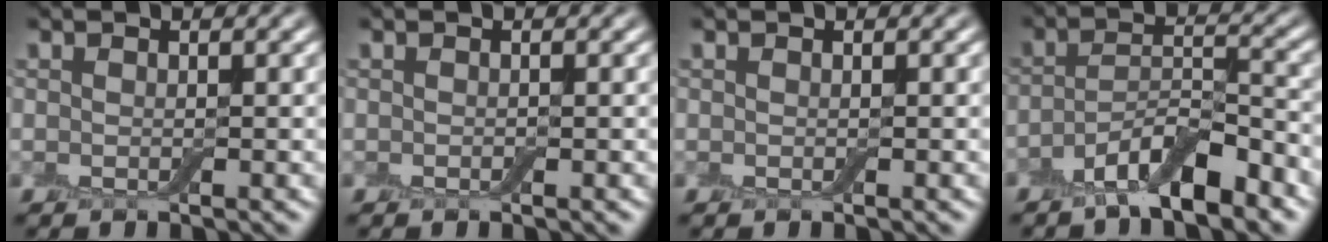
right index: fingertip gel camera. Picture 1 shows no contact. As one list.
[{"total": 0.0}, {"total": 0.0}, {"total": 6.0, "force": [-3.9, 1.7, 4.2], "torque": [-0.072, -0.001, -0.072]}]